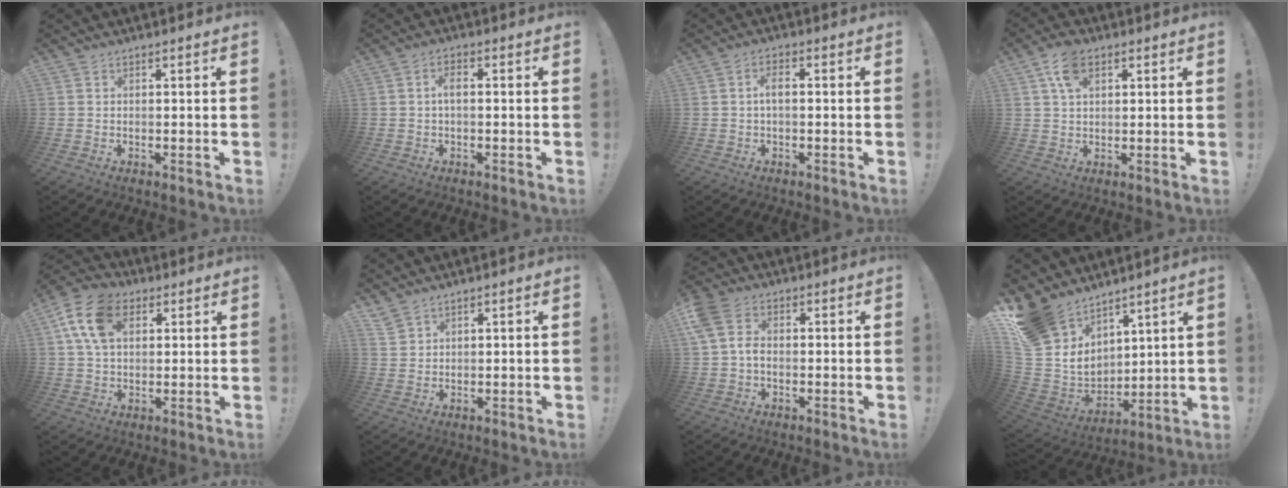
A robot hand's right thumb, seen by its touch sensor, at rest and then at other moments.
{"total": 3.0, "force": [-0.1, 1.0, 2.9], "torque": [-0.060, 0.011, -0.001]}
{"total": 3.3, "force": [0.0, 1.1, 3.2], "torque": [-0.066, 0.009, 0.000]}
{"total": 7.8, "force": [3.3, 4.4, 5.5], "torque": [-0.090, 0.001, 0.062]}
{"total": 13.8, "force": [5.3, 9.1, 8.9], "torque": [-0.162, -0.001, 0.100]}
{"total": 3.4, "force": [3.0, 1.1, 1.3], "torque": [-0.033, -0.014, 0.060]}
{"total": 7.0, "force": [-0.1, 5.0, 4.9], "torque": [-0.110, 0.011, 0.002]}
{"total": 16.8, "force": [12.1, 10.2, 5.9], "torque": [-0.136, -0.079, 0.247]}